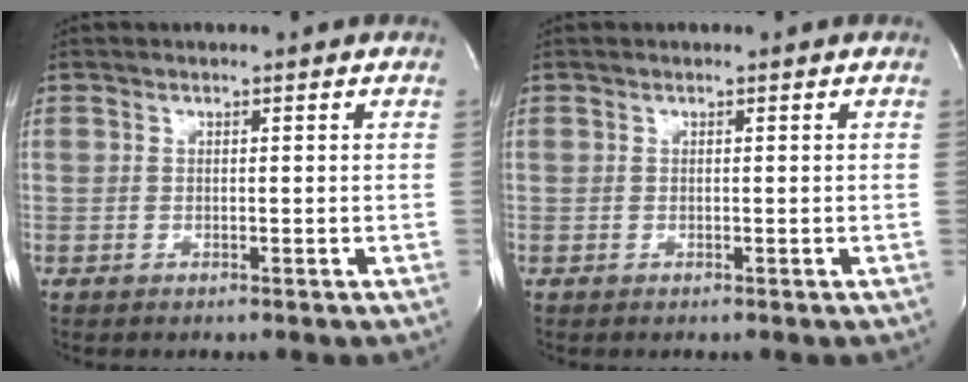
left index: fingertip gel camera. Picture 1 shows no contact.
{"total": 0.0}